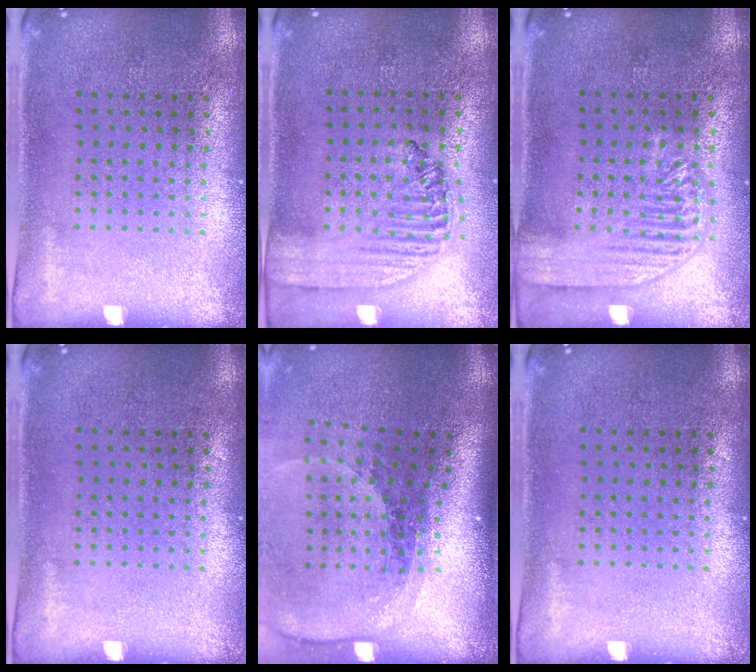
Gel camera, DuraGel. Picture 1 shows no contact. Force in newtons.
{"total": 1.5, "press": 1.4, "slide": 0.6}
{"total": 1.8, "press": 1.8, "slide": 0.3}
{"total": 0.0}
{"total": 2.1, "press": 1.6, "slide": 1.3}
{"total": 0.0}